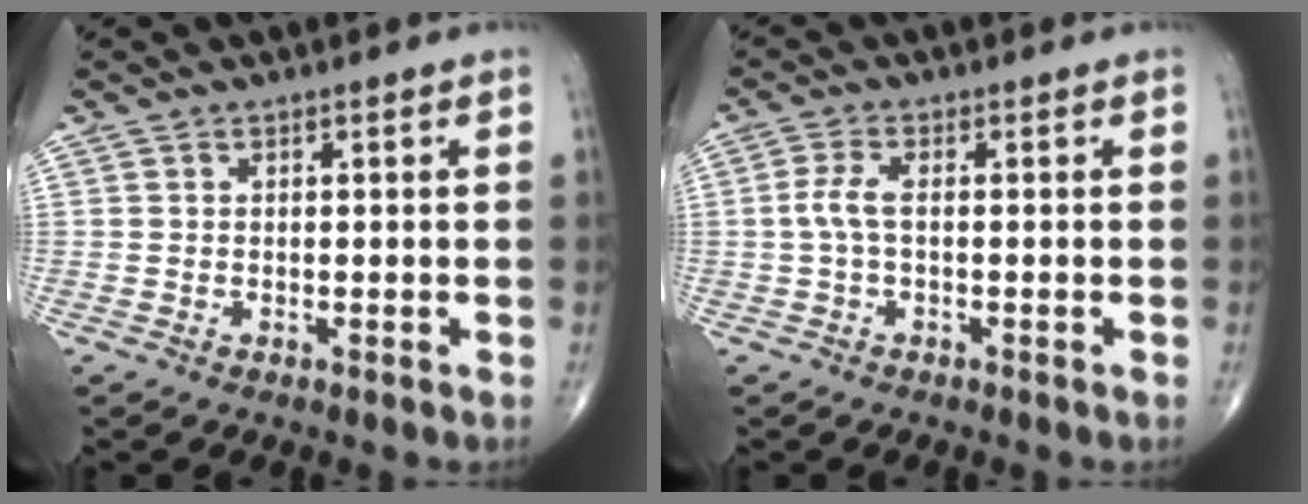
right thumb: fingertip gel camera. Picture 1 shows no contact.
{"total": 3.3, "force": [-0.2, 1.1, 3.1], "torque": [-0.076, 0.002, -0.010]}